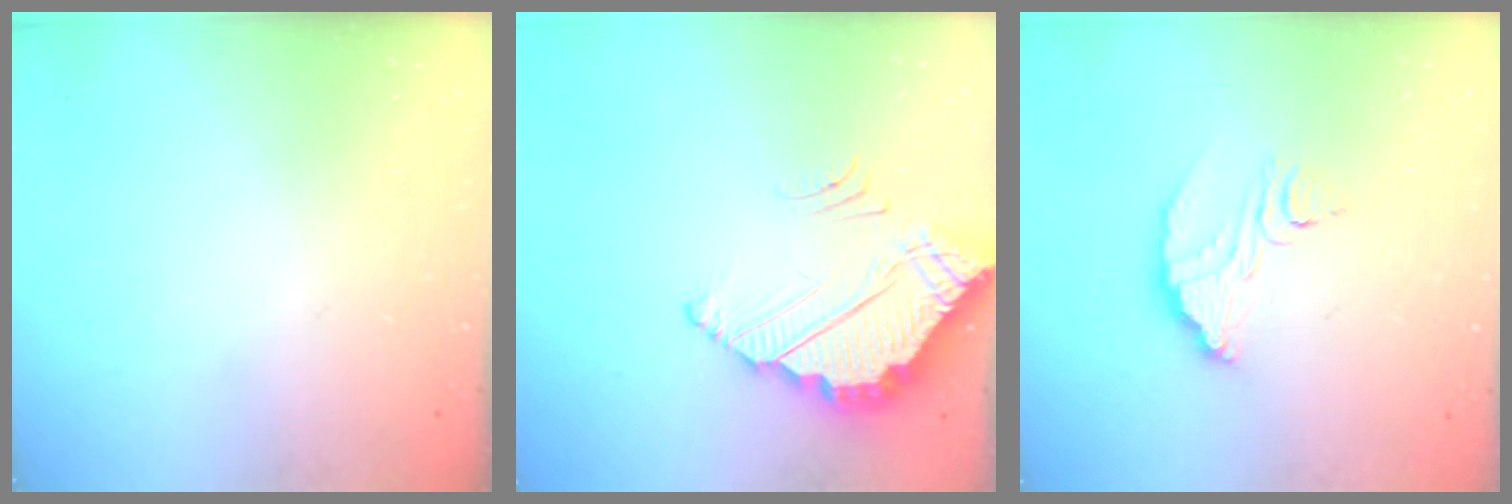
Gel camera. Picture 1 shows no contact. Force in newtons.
{"total": 4.0, "press": 4.0, "slide": 0.3}
{"total": 9.0, "press": 9.0, "slide": 0.7}